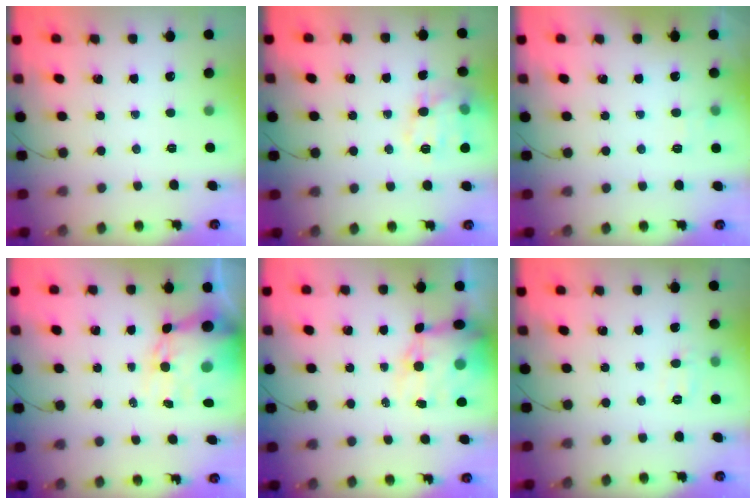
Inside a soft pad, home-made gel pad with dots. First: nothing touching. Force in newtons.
{"total": 13.7, "press": 13.6, "slide": 0.7}
{"total": 4.0, "press": 3.5, "slide": 2.0}
{"total": 11.8, "press": 11.4, "slide": 3.0}
{"total": 12.0, "press": 11.5, "slide": 3.4}
{"total": 5.7, "press": 5.5, "slide": 1.4}